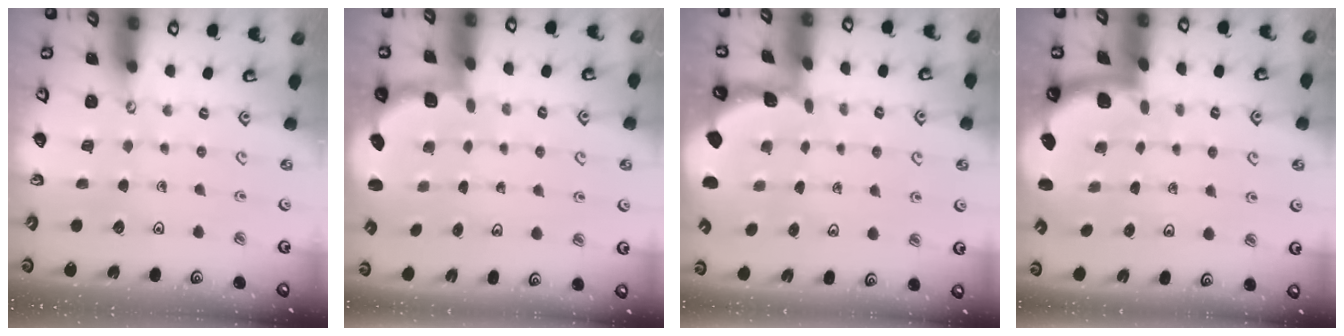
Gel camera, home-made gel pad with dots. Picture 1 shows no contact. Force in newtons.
{"total": 2.7, "press": 2.3, "slide": 1.5}
{"total": 1.0, "press": 0.9, "slide": 0.2}
{"total": 1.4, "press": 1.4, "slide": 0.1}